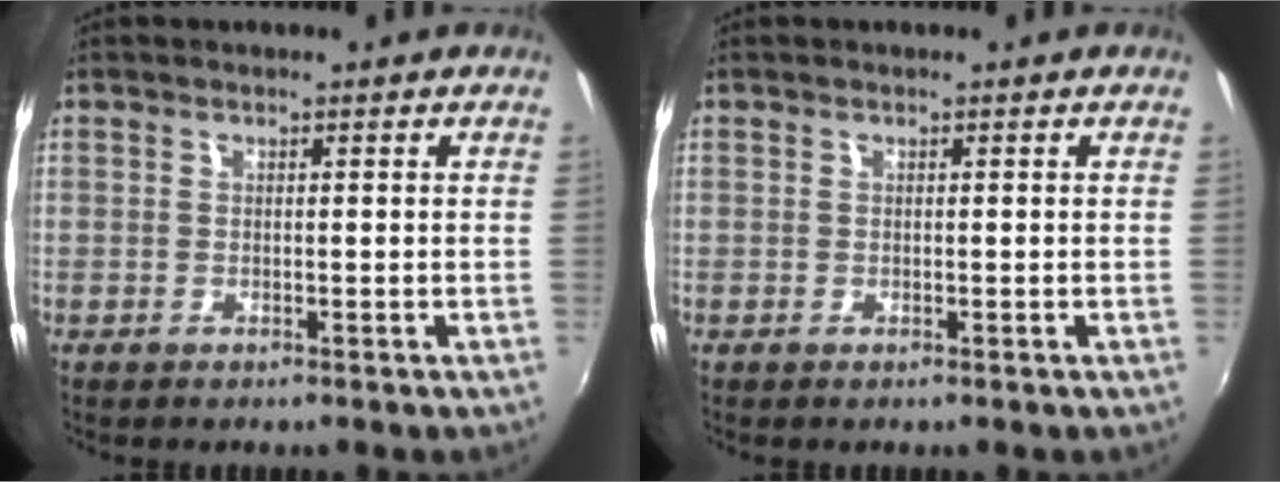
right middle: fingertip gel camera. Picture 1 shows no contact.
{"total": 0.0}